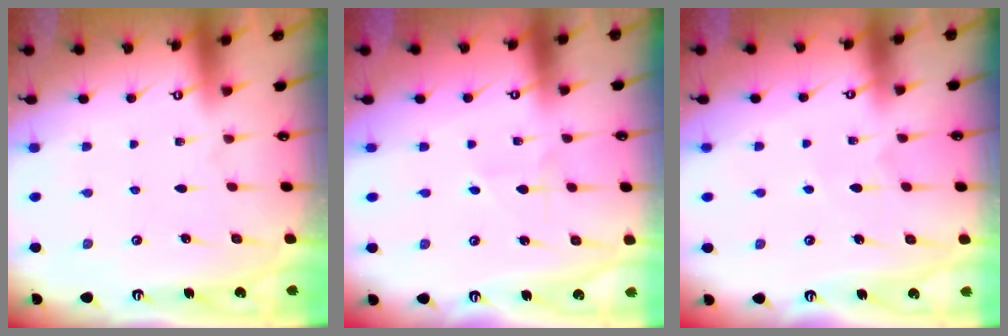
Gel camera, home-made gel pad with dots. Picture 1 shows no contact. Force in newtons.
{"total": 1.6, "press": 1.6, "slide": 0.1}
{"total": 4.4, "press": 4.4, "slide": 0.3}